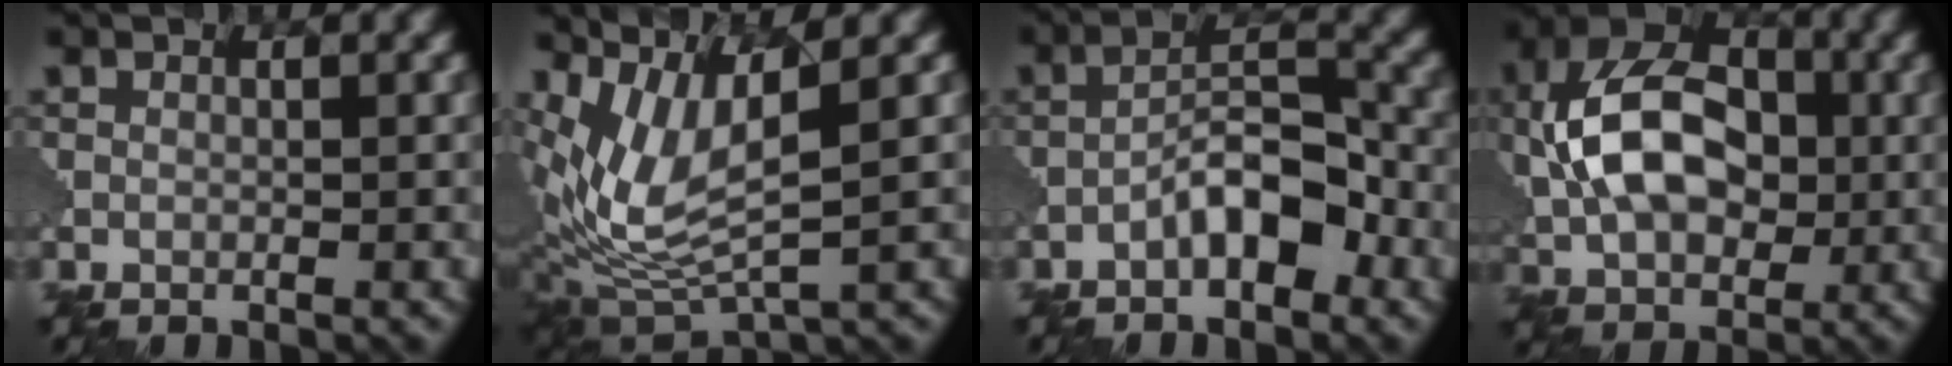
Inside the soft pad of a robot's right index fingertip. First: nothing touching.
{"total": 7.0, "force": [2.1, 2.4, 6.3], "torque": [-0.150, -0.007, 0.051]}
{"total": 5.1, "force": [-2.6, 1.9, 3.9], "torque": [-0.059, 0.021, -0.050]}
{"total": 10.4, "force": [0.4, 6.9, 7.9], "torque": [-0.162, 0.020, -0.007]}